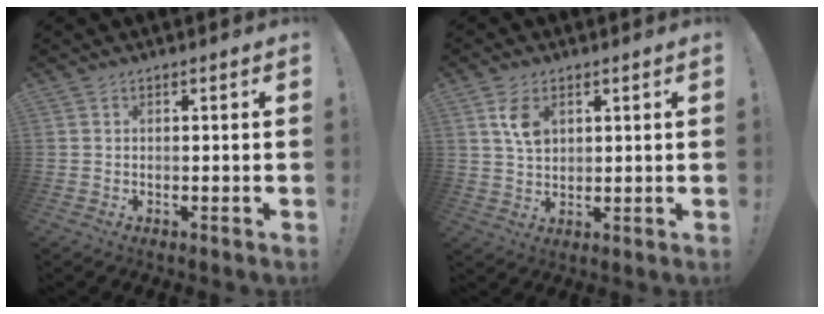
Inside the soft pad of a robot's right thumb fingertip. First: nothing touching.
{"total": 6.6, "force": [2.9, 4.1, 4.3], "torque": [-0.058, -0.013, 0.052]}